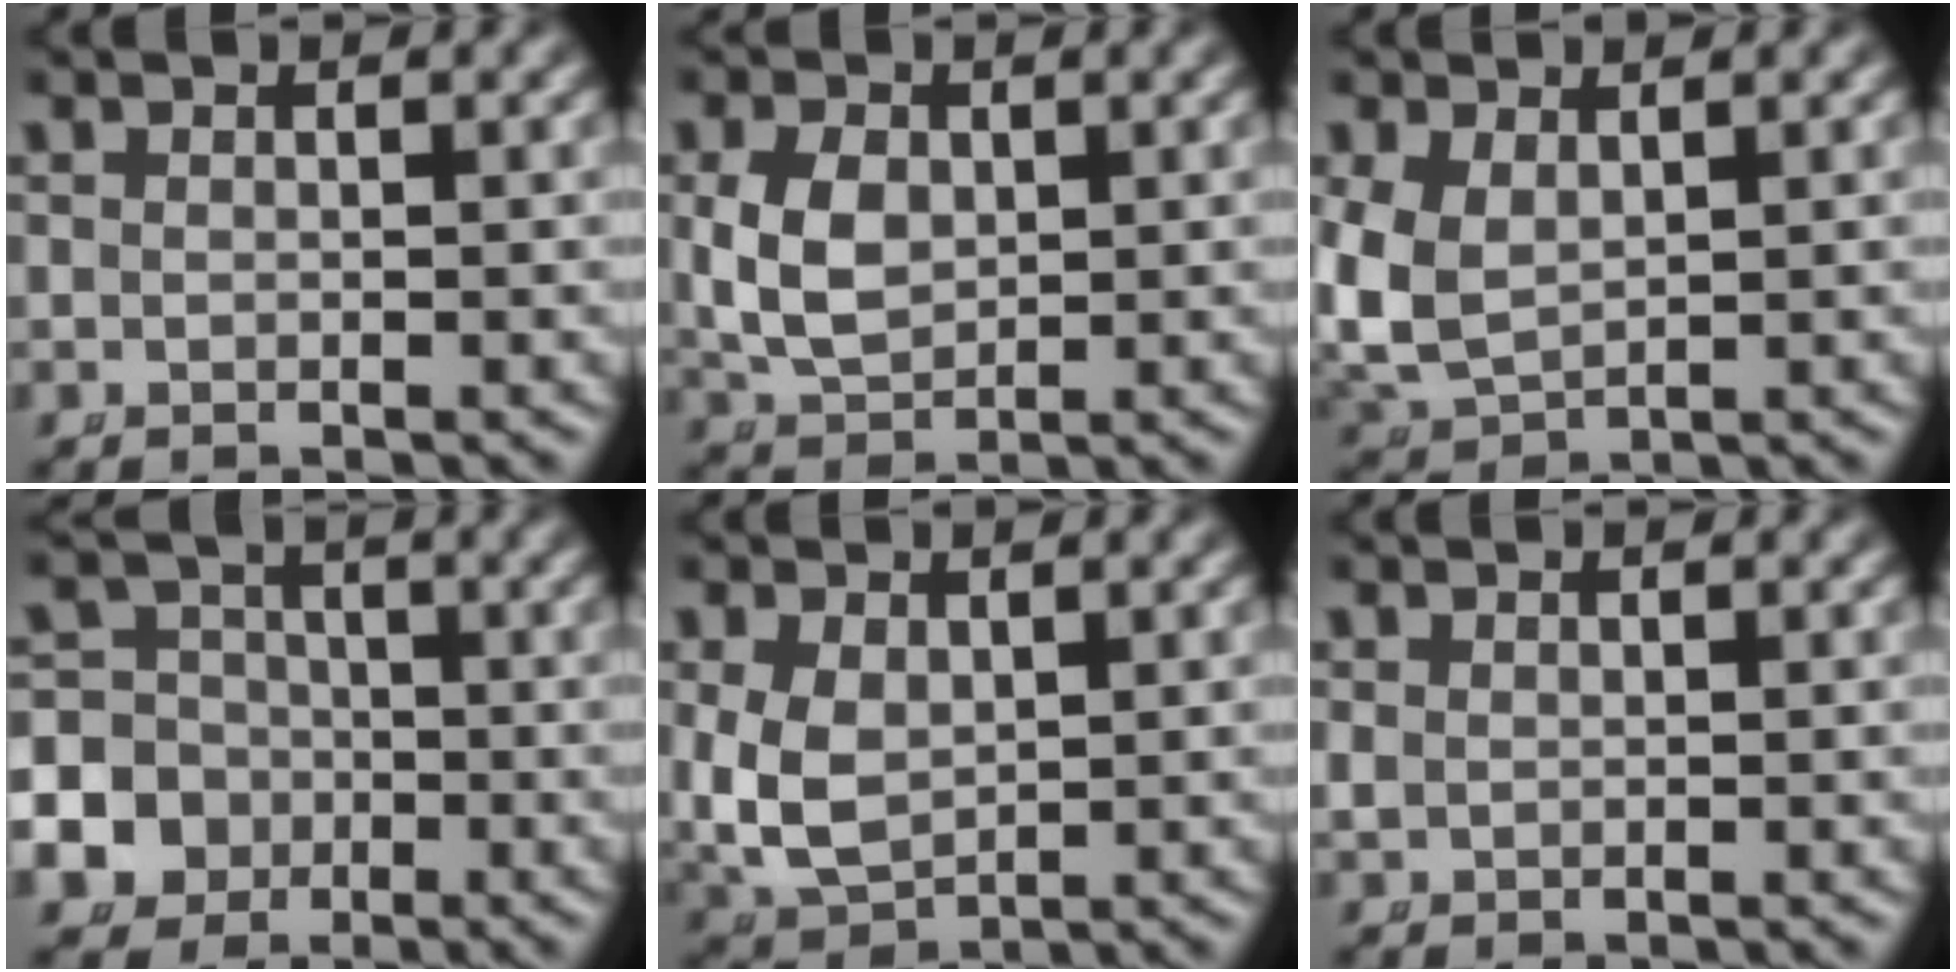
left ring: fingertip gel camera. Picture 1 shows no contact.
{"total": 4.5, "force": [0.2, 3.3, 3.0], "torque": [-0.077, -0.018, 0.021]}
{"total": 6.5, "force": [-0.1, 5.6, 3.3], "torque": [-0.122, -0.032, 0.017]}
{"total": 13.1, "force": [-4.0, 12.2, 2.7], "torque": [-0.097, -0.058, -0.069]}
{"total": 6.3, "force": [-0.4, 5.3, 3.3], "torque": [-0.106, -0.034, 0.015]}
{"total": 0.9, "force": [0.0, 0.9, 0.4], "torque": [-0.021, -0.009, 0.007]}